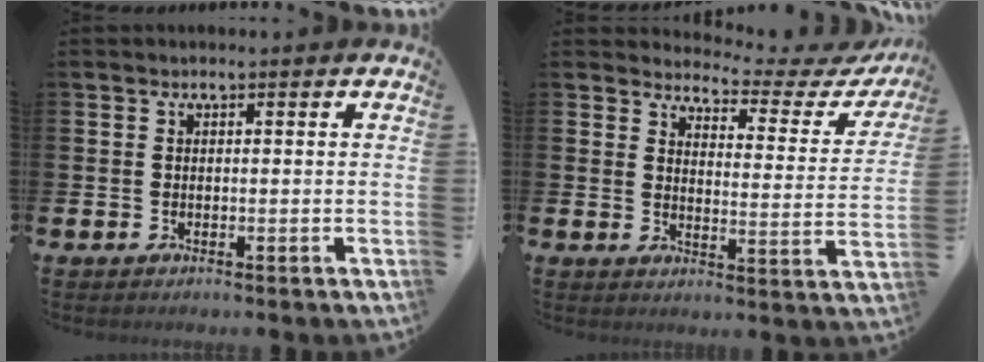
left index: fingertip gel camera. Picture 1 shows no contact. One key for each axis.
{"total": 3.4, "fx": 3.1, "fy": 1.0, "fz": 0.7, "tx": -0.020, "ty": -0.037, "tz": 0.041}